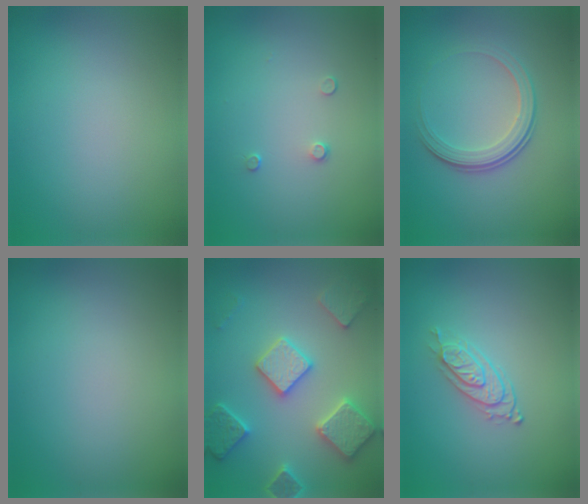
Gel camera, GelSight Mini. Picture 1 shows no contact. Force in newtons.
{"total": 0.8, "press": 0.4, "slide": 0.6}
{"total": 3.5, "press": 2.6, "slide": 2.4}
{"total": 0.0}
{"total": 5.7, "press": 5.6, "slide": 1.2}
{"total": 2.3, "press": 2.0, "slide": 1.1}